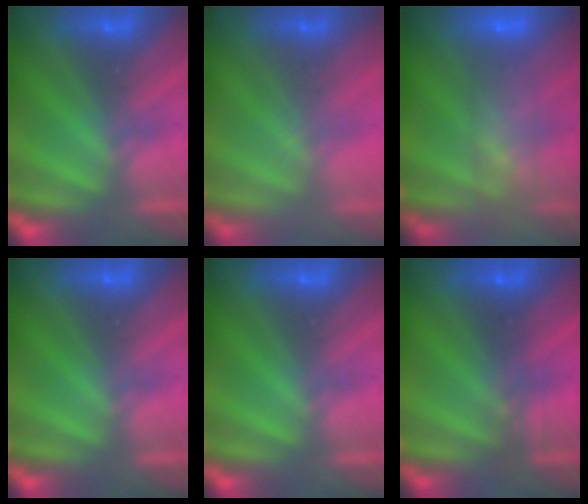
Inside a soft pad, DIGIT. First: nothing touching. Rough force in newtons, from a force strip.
{"total": 2.3}
{"total": 9.6}
{"total": 0.0}
{"total": 0.0}
{"total": 2.3}